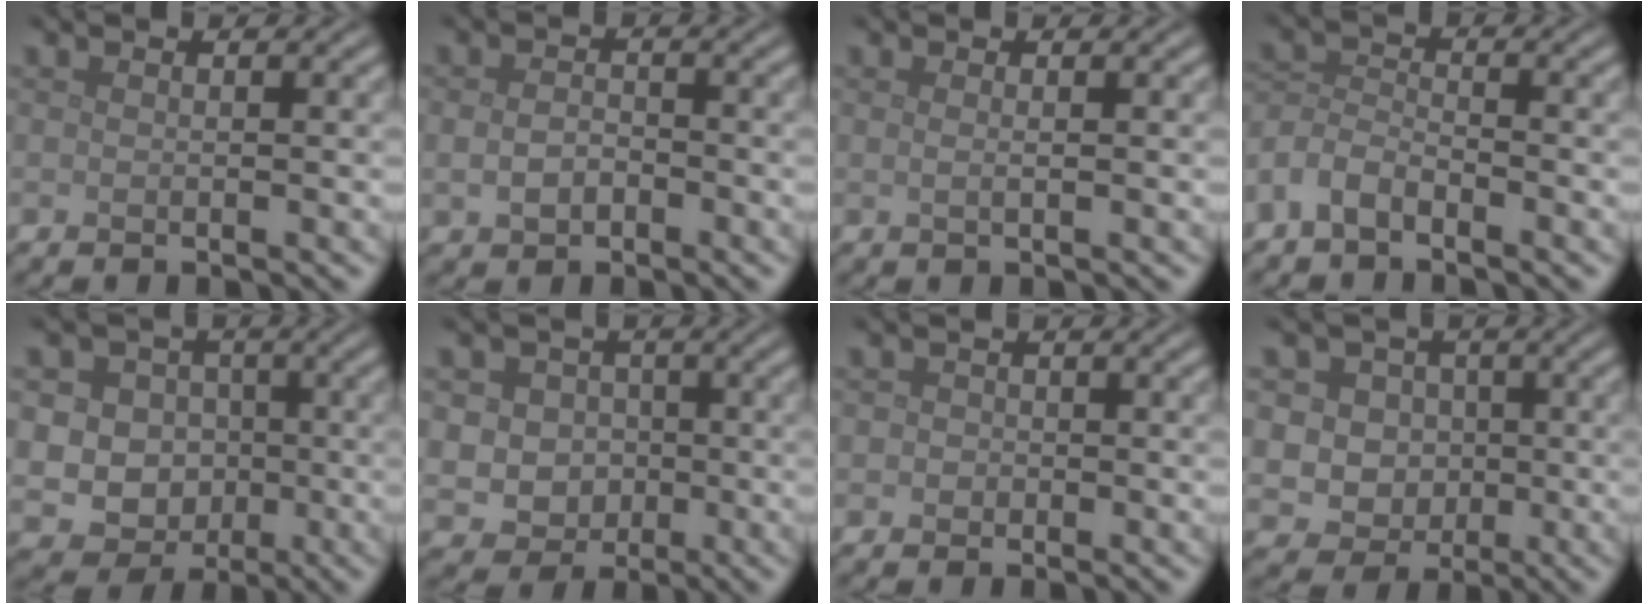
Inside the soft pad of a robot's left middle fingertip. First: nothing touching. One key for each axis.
{"total": 2.0, "fx": -0.6, "fy": 1.5, "fz": 1.2, "tx": -0.027, "ty": -0.002, "tz": -0.013}
{"total": 0.9, "fx": 0.2, "fy": 0.4, "fz": 0.8, "tx": -0.010, "ty": -0.001, "tz": -0.001}
{"total": 3.2, "fx": -2.3, "fy": 1.6, "fz": 1.6, "tx": -0.034, "ty": 0.005, "tz": -0.057}
{"total": 9.1, "fx": -0.1, "fy": 8.4, "fz": 3.6, "tx": -0.063, "ty": 0.028, "tz": -0.033}
{"total": 5.2, "fx": 0.2, "fy": 4.7, "fz": 2.1, "tx": -0.021, "ty": 0.020, "tz": -0.014}
{"total": 1.0, "fx": -0.1, "fy": 1.0, "fz": 0.3, "tx": 0.003, "ty": -0.002, "tz": -0.006}
{"total": 6.4, "fx": 1.1, "fy": 5.7, "fz": 2.6, "tx": -0.036, "ty": 0.022, "tz": 0.003}